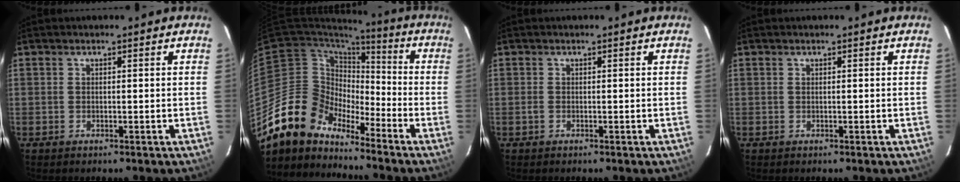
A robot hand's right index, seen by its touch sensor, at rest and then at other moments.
{"total": 12.3, "force": [-10.6, 6.1, 0.7], "torque": [-0.022, 0.035, -0.207]}
{"total": 0.6, "force": [-0.1, 0.3, 0.4], "torque": [-0.009, 0.000, -0.004]}
{"total": 0.0}